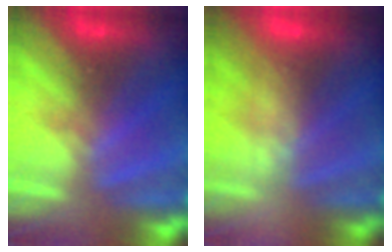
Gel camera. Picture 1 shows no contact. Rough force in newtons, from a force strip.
{"total": 2.4}